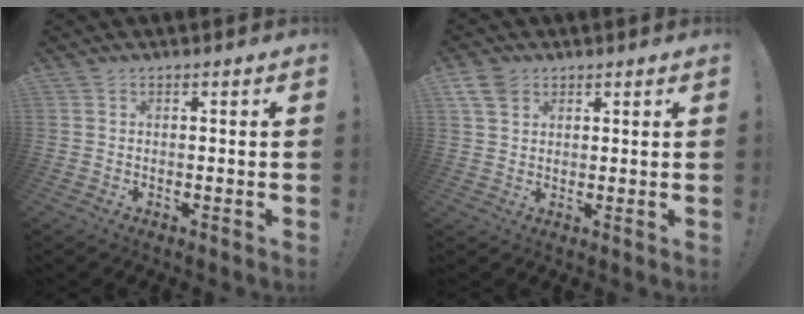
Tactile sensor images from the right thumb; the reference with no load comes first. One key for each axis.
{"total": 6.7, "fx": 3.7, "fy": 4.6, "fz": 3.1, "tx": -0.058, "ty": -0.009, "tz": 0.075}